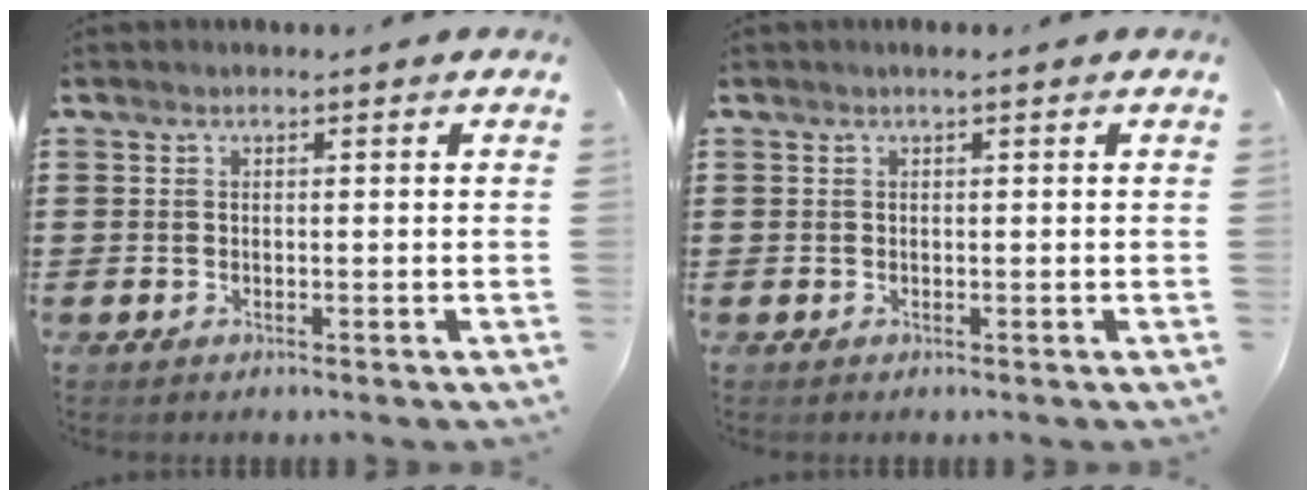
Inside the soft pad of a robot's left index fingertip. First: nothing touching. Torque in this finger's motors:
{"motor_torque": [0.20, -0.14, 0.06, 0.00]}